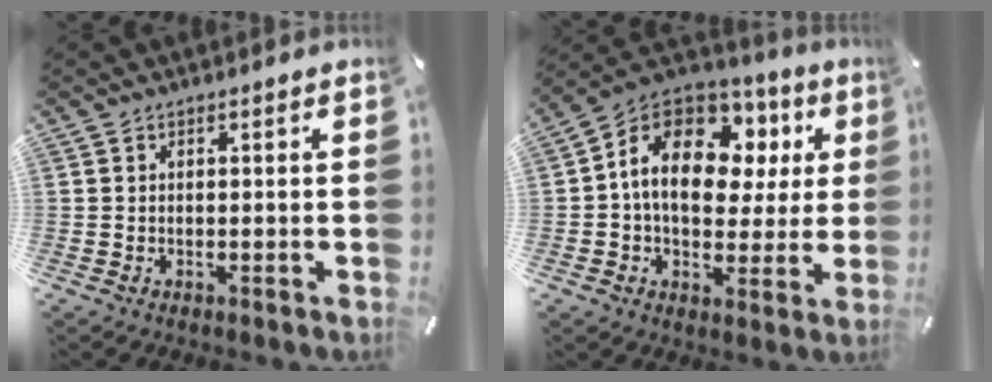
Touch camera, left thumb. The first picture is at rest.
{"total": 15.3, "force": [3.3, 10.8, 10.4], "torque": [-0.186, -0.014, 0.056]}